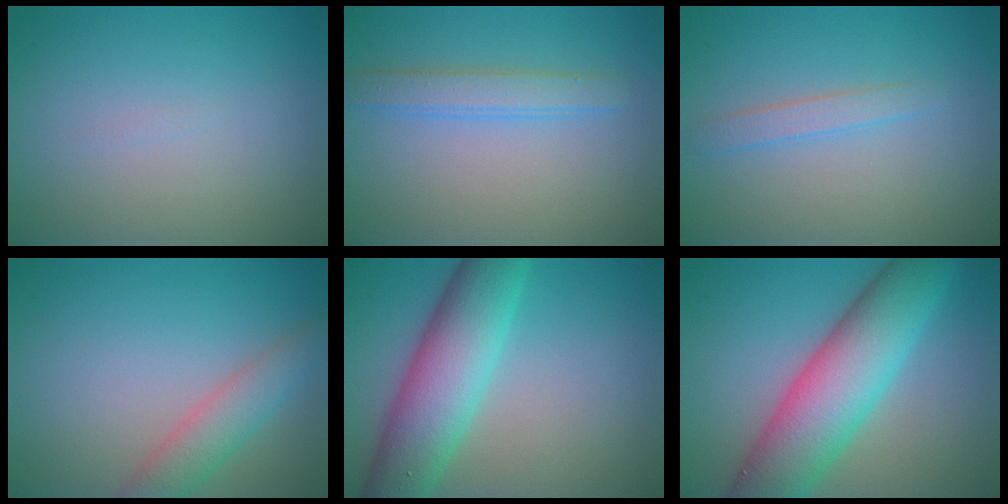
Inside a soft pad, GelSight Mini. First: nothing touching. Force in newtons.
{"total": 2.5, "press": 2.5, "slide": 0.1}
{"total": 1.5, "press": 1.5, "slide": 0.1}
{"total": 3.3, "press": 3.3, "slide": 0.3}
{"total": 8.7, "press": 8.7, "slide": 0.1}
{"total": 10.3, "press": 10.3, "slide": 0.3}